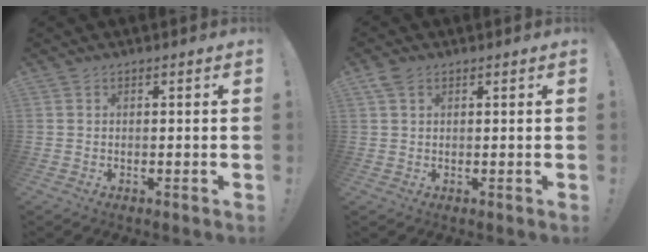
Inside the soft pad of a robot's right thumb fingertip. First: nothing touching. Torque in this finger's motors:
{"motor_torque": [0.79, 1.44, 0.20, 0.00, 0.01]}